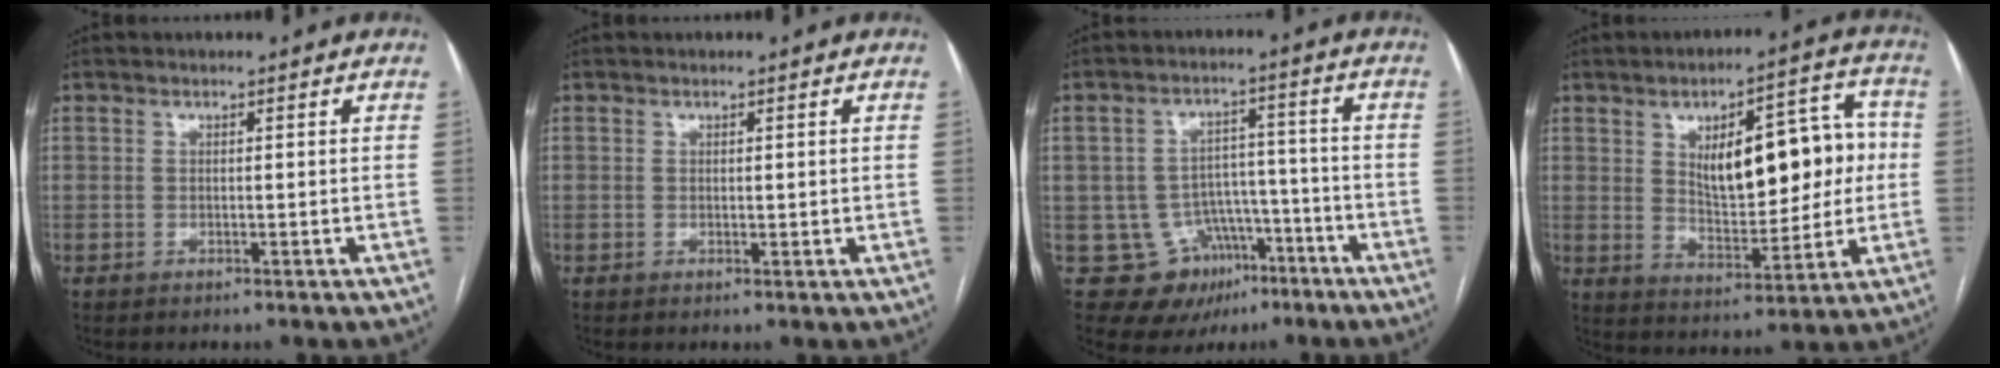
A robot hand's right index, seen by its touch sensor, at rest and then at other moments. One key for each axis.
{"total": 0.7, "fx": 0.3, "fy": 0.4, "fz": 0.5, "tx": -0.004, "ty": -0.003, "tz": 0.005}
{"total": 10.2, "fx": -4.6, "fy": 8.7, "fz": 2.5, "tx": -0.036, "ty": 0.030, "tz": -0.056}
{"total": 15.7, "fx": 2.5, "fy": 6.5, "fz": 14.1, "tx": -0.198, "ty": 0.029, "tz": 0.049}